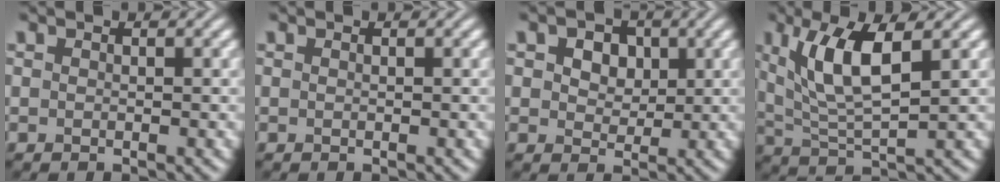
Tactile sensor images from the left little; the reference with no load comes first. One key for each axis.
{"total": 0.0}
{"total": 5.0, "fx": 2.1, "fy": 3.4, "fz": 3.0, "tx": -0.052, "ty": 0.017, "tz": 0.013}
{"total": 6.7, "fx": 2.3, "fy": 2.1, "fz": 6.0, "tx": -0.117, "ty": -0.002, "tz": 0.048}